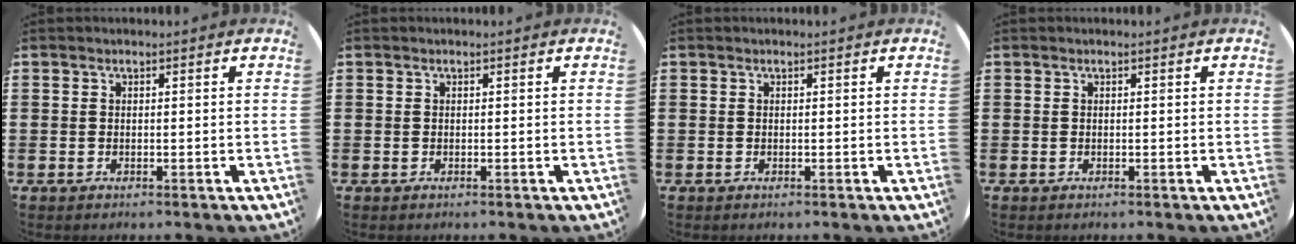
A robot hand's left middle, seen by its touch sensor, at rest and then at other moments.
{"total": 0.0}
{"total": 0.0}
{"total": 0.0}